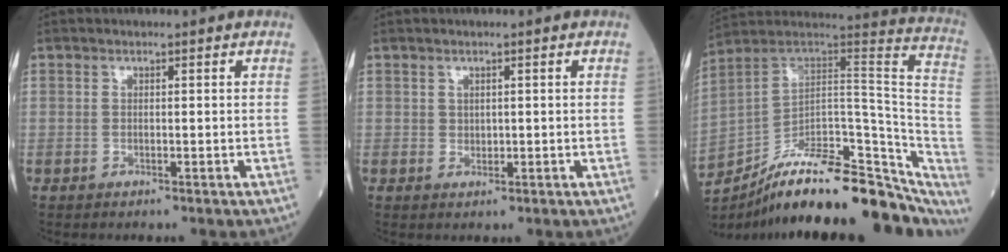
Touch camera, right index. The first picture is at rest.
{"total": 0.6, "force": [0.2, 0.5, 0.3], "torque": [-0.007, -0.001, 0.003]}
{"total": 27.9, "force": [-20.3, 9.7, 16.5], "torque": [-0.193, 0.036, -0.292]}